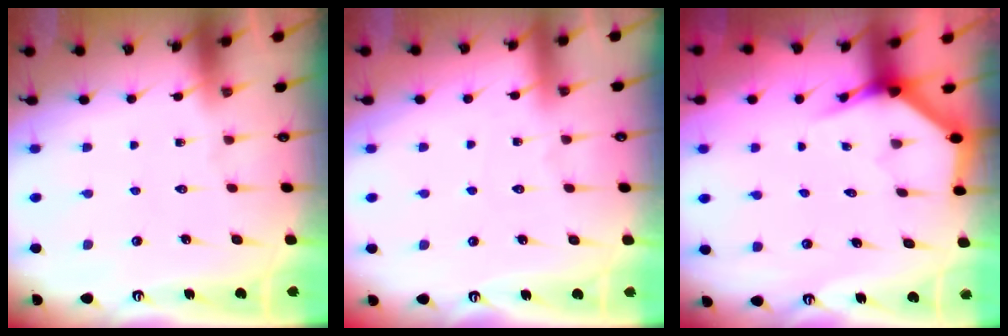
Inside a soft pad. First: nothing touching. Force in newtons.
{"total": 2.4, "press": 2.4, "slide": 0.3}
{"total": 3.8, "press": 3.8, "slide": 0.2}